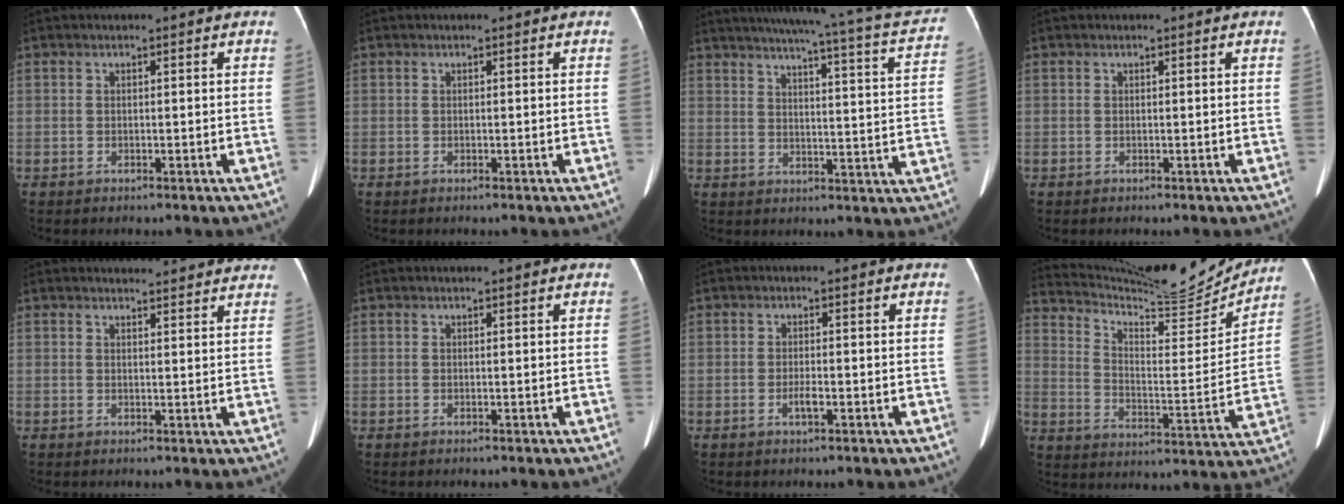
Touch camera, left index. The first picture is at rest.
{"total": 0.0}
{"total": 24.7, "force": [21.9, 0.8, 11.5], "torque": [-0.164, -0.044, 0.254]}
{"total": 0.0}
{"total": 8.5, "force": [8.1, 1.6, 1.9], "torque": [-0.012, 0.007, 0.076]}
{"total": 0.0}
{"total": 1.5, "force": [-0.7, 0.2, 1.3], "torque": [-0.029, -0.002, -0.013]}
{"total": 20.3, "force": [19.3, 1.7, 6.2], "torque": [-0.116, -0.041, 0.279]}